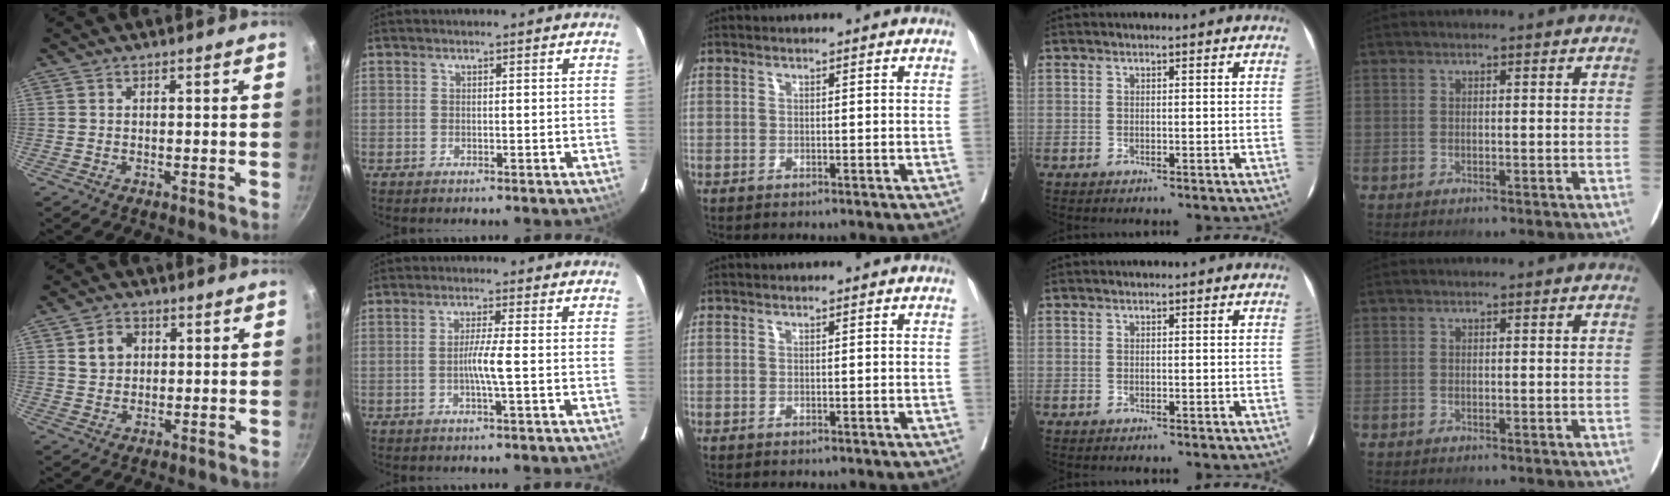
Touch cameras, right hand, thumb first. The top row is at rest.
{"thumb": {"total": 5.0, "force": [1.5, 4.0, 2.5], "torque": [-0.024, -0.002, 0.025]}, "index": {"total": 3.5, "force": [-0.6, -0.6, 3.4], "torque": [-0.065, -0.003, -0.012]}}